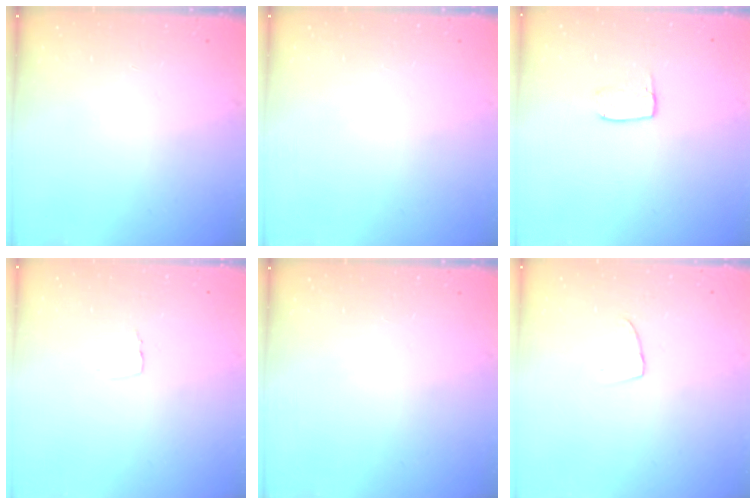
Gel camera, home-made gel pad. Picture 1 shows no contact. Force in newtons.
{"total": 0.0}
{"total": 3.6, "press": 3.5, "slide": 0.2}
{"total": 2.6, "press": 2.6, "slide": 0.1}
{"total": 0.0}
{"total": 2.9, "press": 2.9, "slide": 0.2}